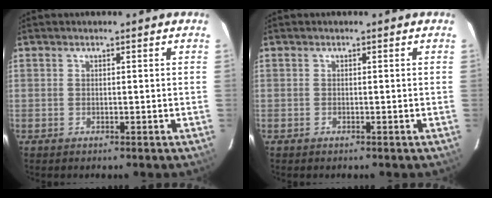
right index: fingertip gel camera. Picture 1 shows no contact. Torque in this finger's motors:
{"motor_torque": [0.03, -0.02, 0.04, 0.01]}